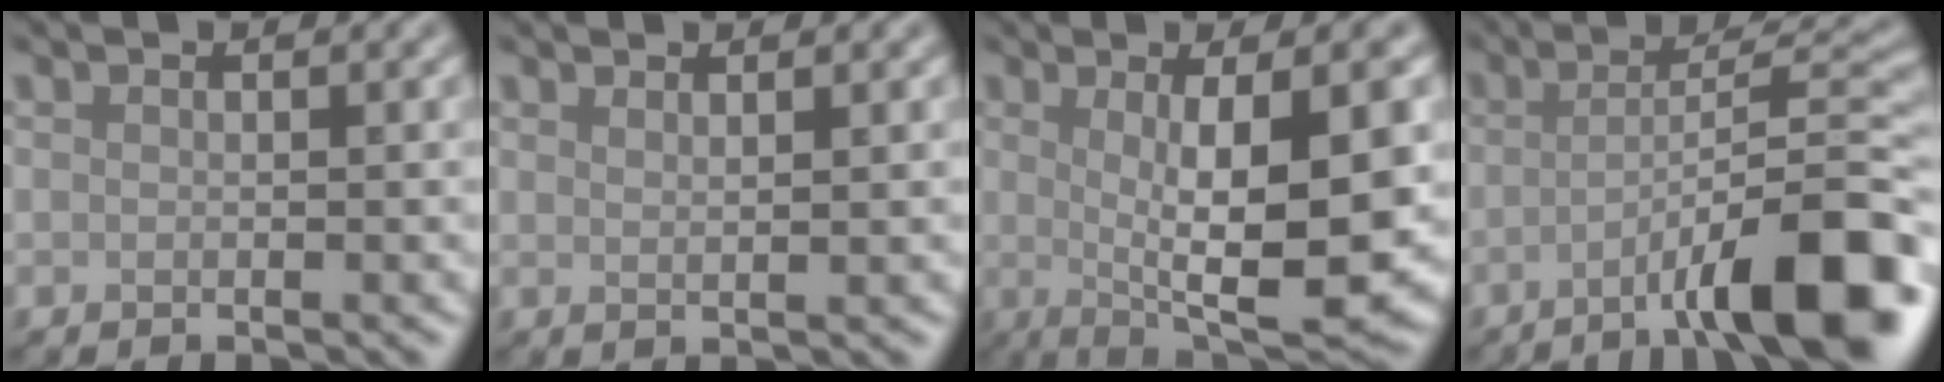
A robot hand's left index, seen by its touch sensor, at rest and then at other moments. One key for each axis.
{"total": 1.4, "fx": 0.9, "fy": 0.4, "fz": 0.9, "tx": -0.006, "ty": 0.000, "tz": 0.007}
{"total": 11.2, "fx": 0.1, "fy": 2.9, "fz": 10.8, "tx": -0.149, "ty": -0.009, "tz": 0.005}
{"total": 10.6, "fx": -4.6, "fy": 1.9, "fz": 9.3, "tx": -0.119, "ty": 0.016, "tz": -0.078}